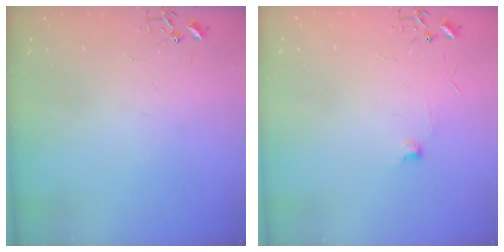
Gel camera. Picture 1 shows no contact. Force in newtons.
{"total": 5.6, "press": 5.6, "slide": 0.7}